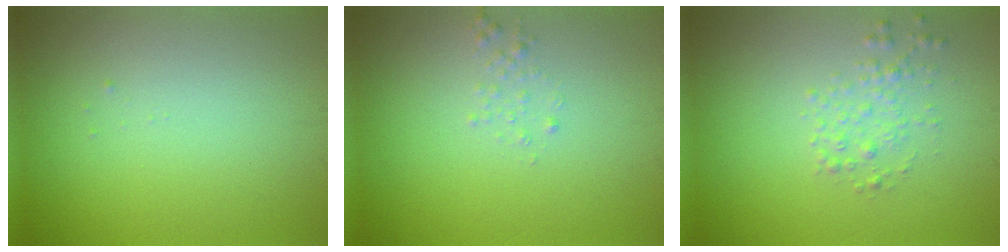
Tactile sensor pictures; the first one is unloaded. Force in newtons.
{"total": 0.8, "press": 0.8, "slide": 0.1}
{"total": 1.6, "press": 1.6, "slide": 0.0}